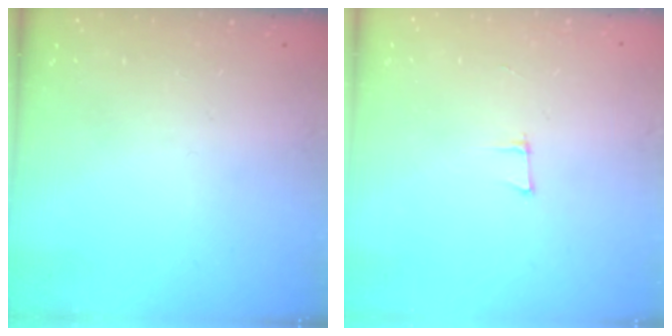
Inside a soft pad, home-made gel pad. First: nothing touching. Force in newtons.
{"total": 5.8, "press": 5.1, "slide": 2.8}